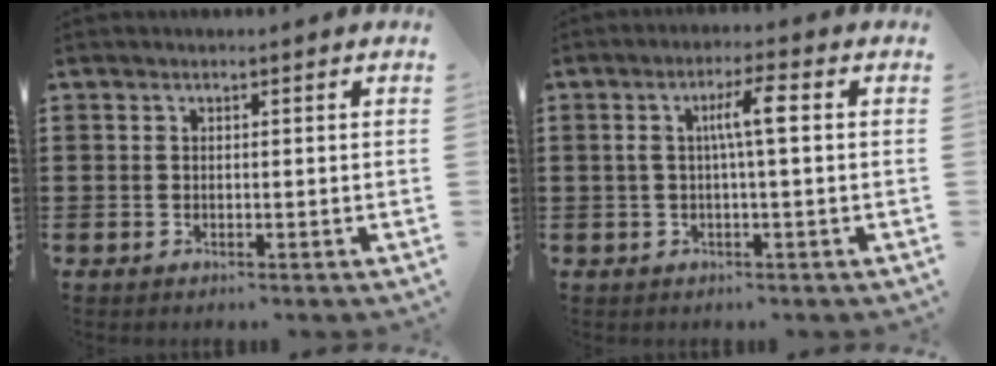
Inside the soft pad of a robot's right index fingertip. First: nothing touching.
{"total": 4.9, "force": [0.4, 0.5, 4.9], "torque": [-0.093, 0.005, 0.002]}